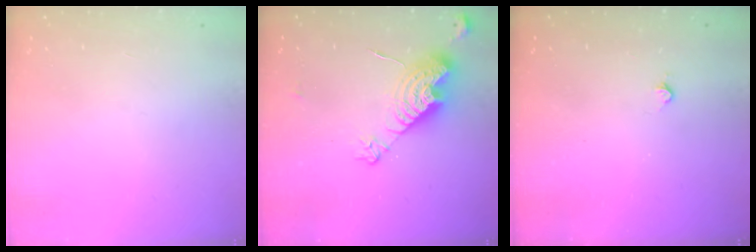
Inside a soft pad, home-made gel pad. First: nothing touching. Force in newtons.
{"total": 12.0, "press": 11.9, "slide": 1.0}
{"total": 2.7, "press": 2.7, "slide": 0.5}